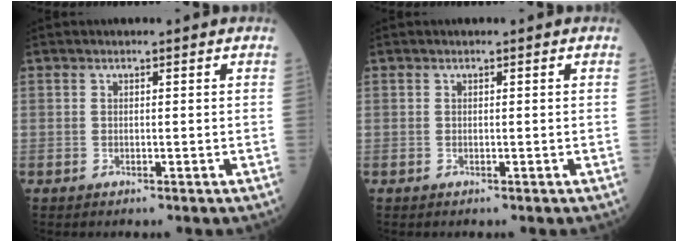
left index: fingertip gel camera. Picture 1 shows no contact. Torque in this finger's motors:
{"motor_torque": [0.00, 0.00, 0.00, 0.00]}